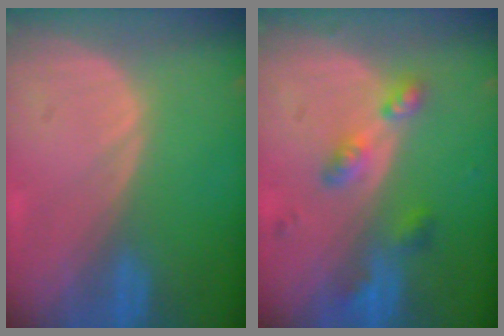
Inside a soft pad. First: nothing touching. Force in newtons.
{"total": 5.2, "press": 4.8, "slide": 2.0}